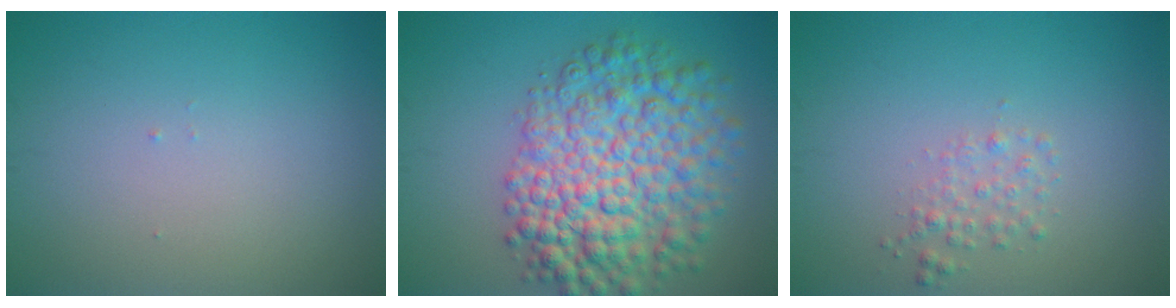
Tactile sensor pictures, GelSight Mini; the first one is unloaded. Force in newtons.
{"total": 9.7, "press": 9.6, "slide": 0.3}
{"total": 1.5, "press": 1.5, "slide": 0.1}